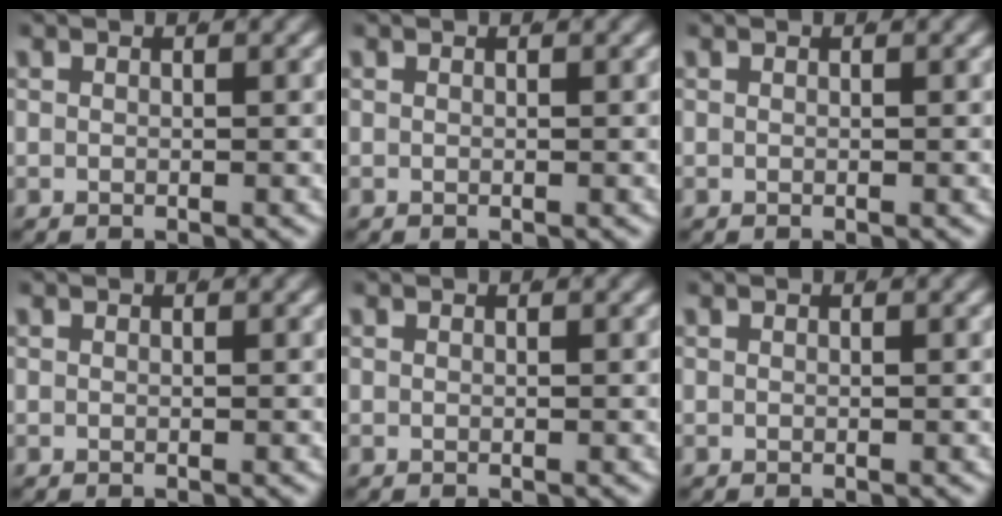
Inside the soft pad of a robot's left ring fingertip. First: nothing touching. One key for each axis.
{"total": 0.0}
{"total": 0.0}
{"total": 0.0}
{"total": 0.0}
{"total": 0.0}